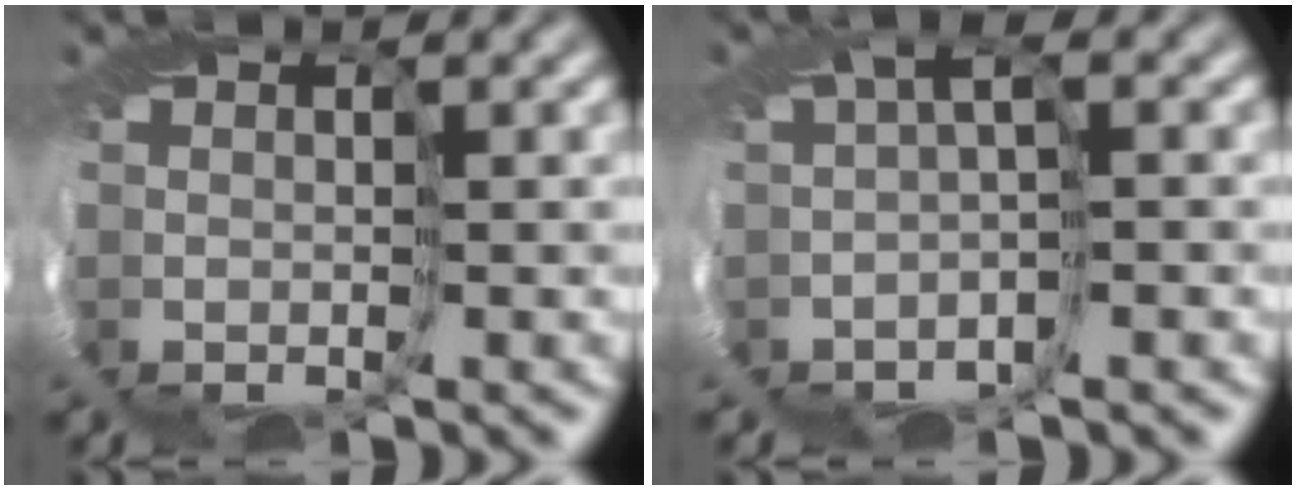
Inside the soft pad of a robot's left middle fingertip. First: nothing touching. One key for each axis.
{"total": 1.6, "fx": -1.5, "fy": -0.2, "fz": 0.6, "tx": -0.017, "ty": -0.006, "tz": -0.030}